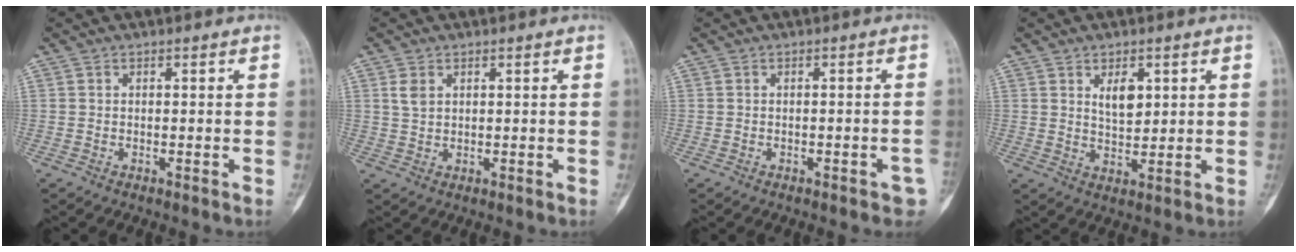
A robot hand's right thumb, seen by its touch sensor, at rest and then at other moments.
{"total": 2.6, "force": [1.1, 1.7, 1.6], "torque": [-0.025, -0.002, 0.026]}
{"total": 3.4, "force": [-1.9, 1.2, 2.5], "torque": [-0.023, 0.014, -0.017]}
{"total": 5.0, "force": [2.0, 2.7, 3.7], "torque": [-0.048, -0.016, 0.038]}